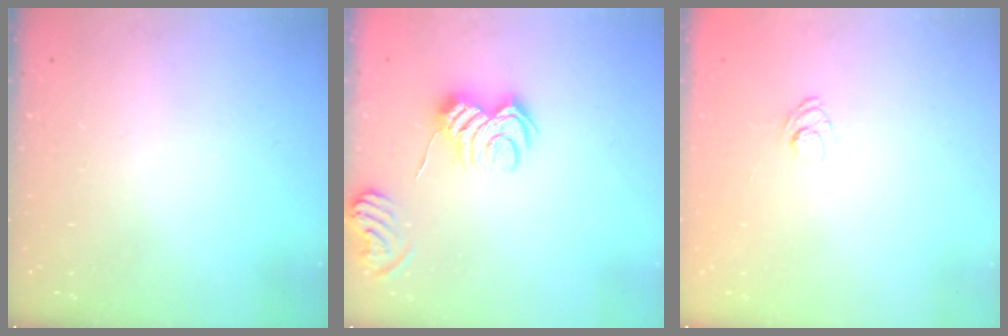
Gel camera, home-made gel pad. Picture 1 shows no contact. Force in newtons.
{"total": 9.6, "press": 9.6, "slide": 0.5}
{"total": 3.8, "press": 3.5, "slide": 1.4}